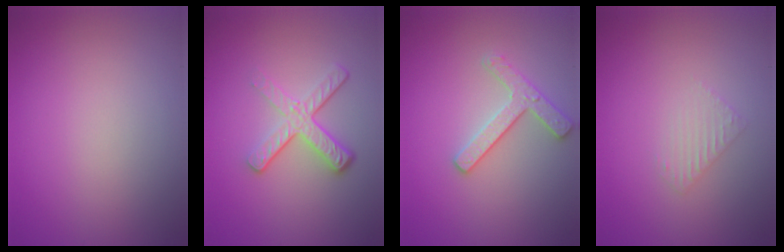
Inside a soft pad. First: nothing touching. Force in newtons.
{"total": 4.1, "press": 2.7, "slide": 3.1}
{"total": 2.5, "press": 2.4, "slide": 0.4}
{"total": 1.3, "press": 1.3, "slide": 0.3}